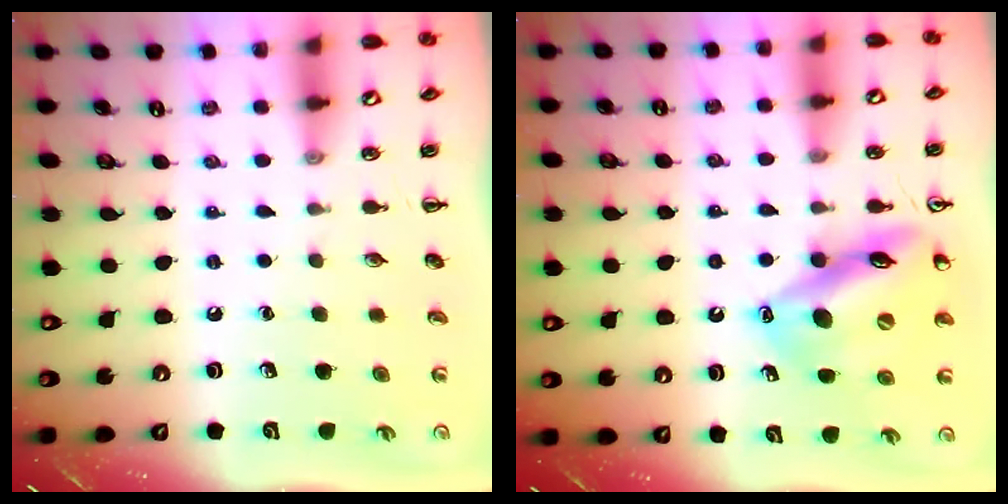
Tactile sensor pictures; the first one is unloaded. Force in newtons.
{"total": 15.3, "press": 15.0, "slide": 2.8}